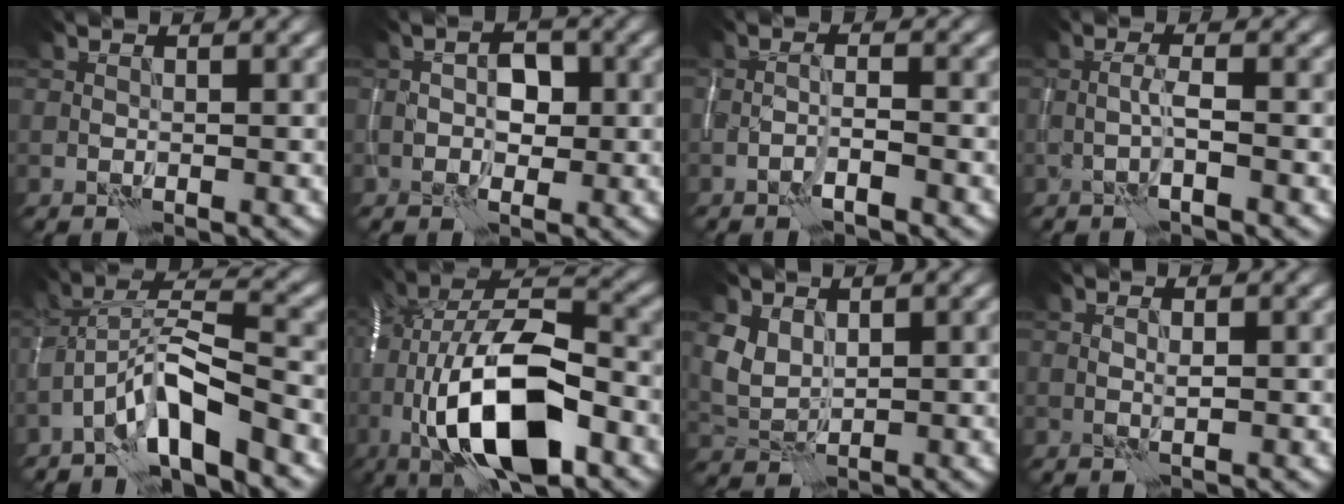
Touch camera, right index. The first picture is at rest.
{"total": 2.2, "force": [0.0, 1.4, 1.6], "torque": [-0.022, 0.003, -0.001]}
{"total": 1.3, "force": [-0.9, -0.4, 0.8], "torque": [-0.018, 0.005, -0.021]}
{"total": 1.3, "force": [-0.4, -0.6, 1.1], "torque": [-0.023, 0.008, -0.011]}
{"total": 6.6, "force": [-4.2, 1.1, 5.1], "torque": [-0.090, 0.011, -0.081]}
{"total": 14.2, "force": [-4.6, 5.3, 12.4], "torque": [-0.211, 0.017, -0.086]}
{"total": 2.7, "force": [2.0, 1.4, 1.0], "torque": [-0.033, -0.004, 0.043]}
{"total": 1.0, "force": [0.7, -0.7, -0.2], "torque": [0.000, -0.002, 0.016]}